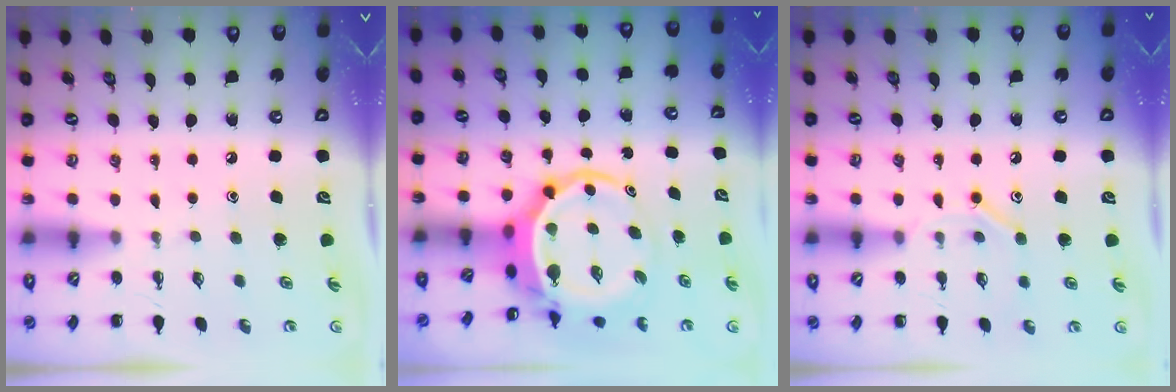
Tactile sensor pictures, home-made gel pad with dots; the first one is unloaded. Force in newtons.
{"total": 7.2, "press": 6.9, "slide": 1.7}
{"total": 8.4, "press": 8.4, "slide": 0.6}